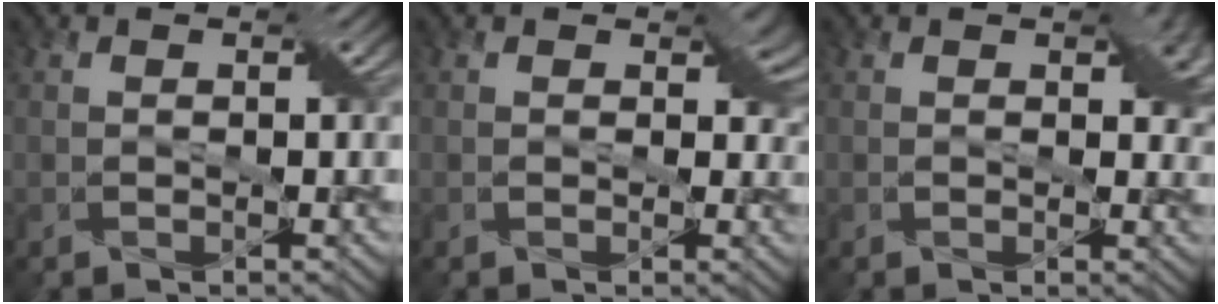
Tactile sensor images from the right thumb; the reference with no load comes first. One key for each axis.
{"total": 2.4, "fx": 1.1, "fy": 1.6, "fz": 1.4, "tx": -0.018, "ty": -0.006, "tz": 0.015}
{"total": 3.2, "fx": 1.3, "fy": 1.8, "fz": 2.3, "tx": -0.028, "ty": -0.004, "tz": 0.020}